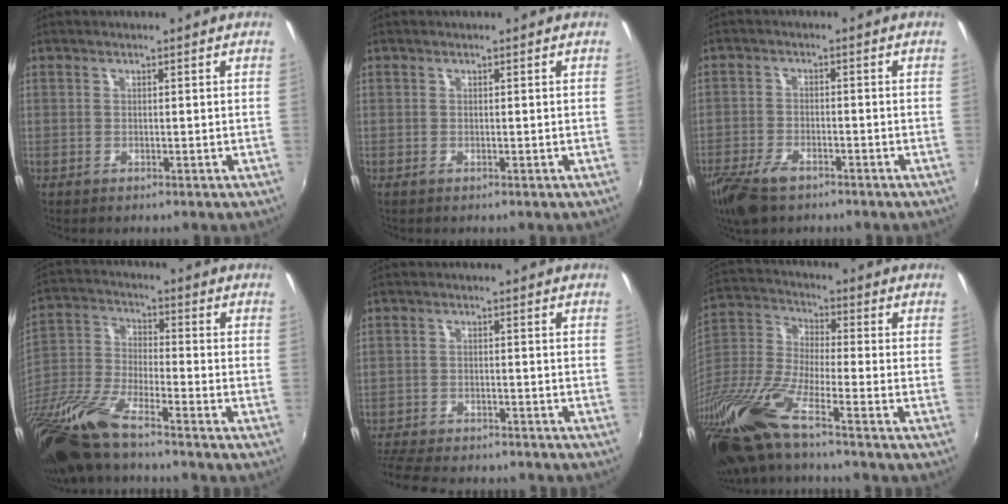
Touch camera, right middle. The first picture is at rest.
{"total": 0.0}
{"total": 9.2, "force": [-6.5, 4.1, 5.2], "torque": [-0.136, -0.024, -0.125]}
{"total": 17.1, "force": [-12.8, 3.1, 10.9], "torque": [-0.241, -0.037, -0.259]}
{"total": 13.0, "force": [-11.5, 3.6, 5.1], "torque": [-0.129, -0.022, -0.180]}
{"total": 18.1, "force": [-12.2, 2.5, 13.1], "torque": [-0.276, -0.042, -0.250]}